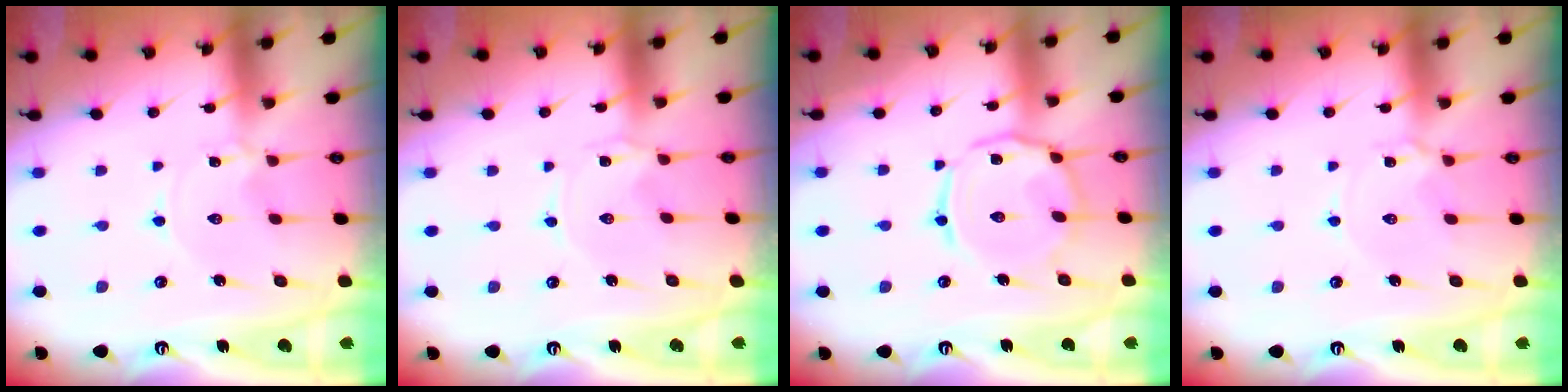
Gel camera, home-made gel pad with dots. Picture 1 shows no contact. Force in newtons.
{"total": 0.0}
{"total": 9.5, "press": 9.5, "slide": 0.7}
{"total": 3.0, "press": 2.9, "slide": 0.5}